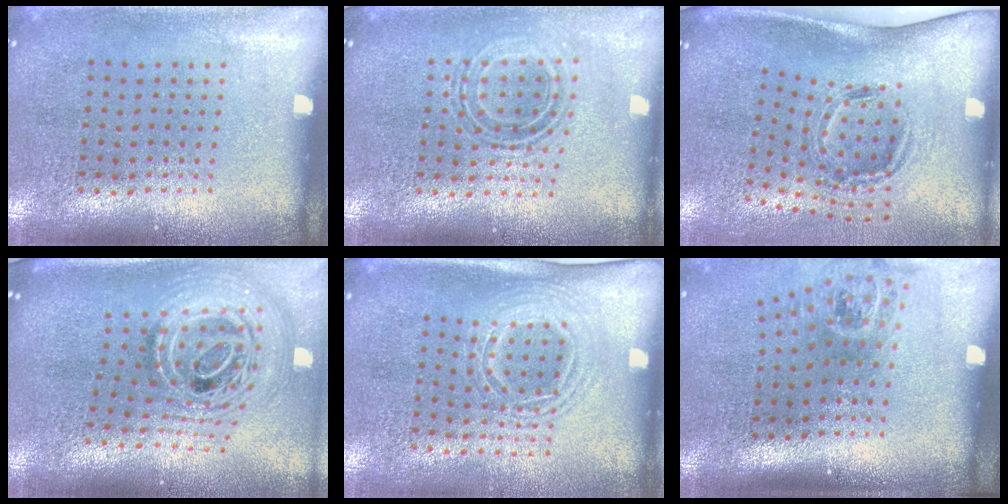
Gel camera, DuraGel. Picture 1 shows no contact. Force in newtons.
{"total": 0.8, "press": 0.7, "slide": 0.3}
{"total": 1.7, "press": 1.2, "slide": 1.3}
{"total": 3.0, "press": 2.0, "slide": 2.2}
{"total": 1.6, "press": 1.3, "slide": 1.0}
{"total": 1.8, "press": 1.3, "slide": 1.3}